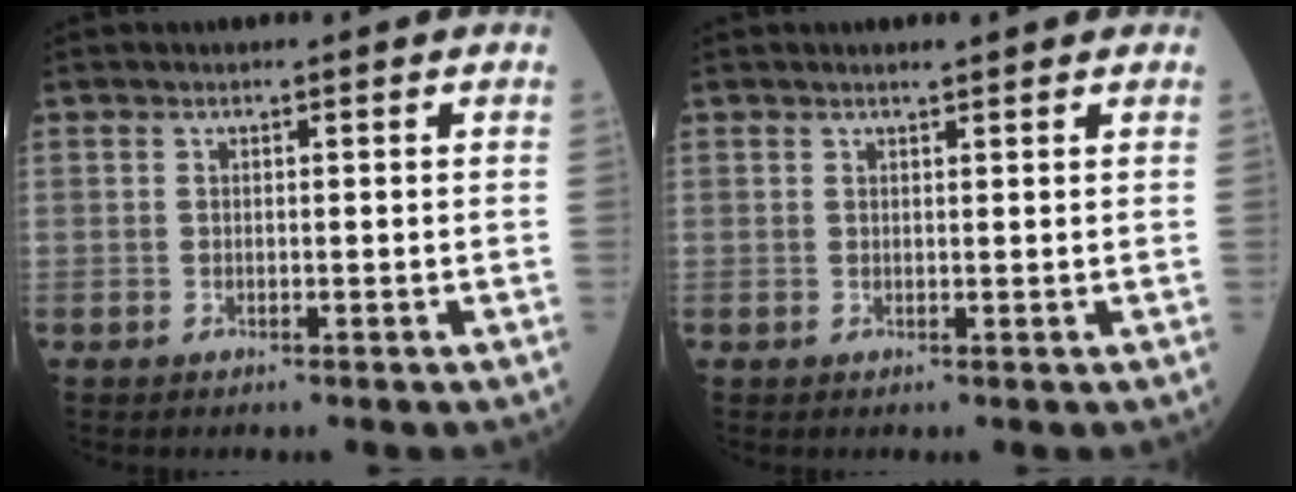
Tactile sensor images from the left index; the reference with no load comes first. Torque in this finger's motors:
{"motor_torque": [-0.16, 0.17, 0.00, 0.00]}